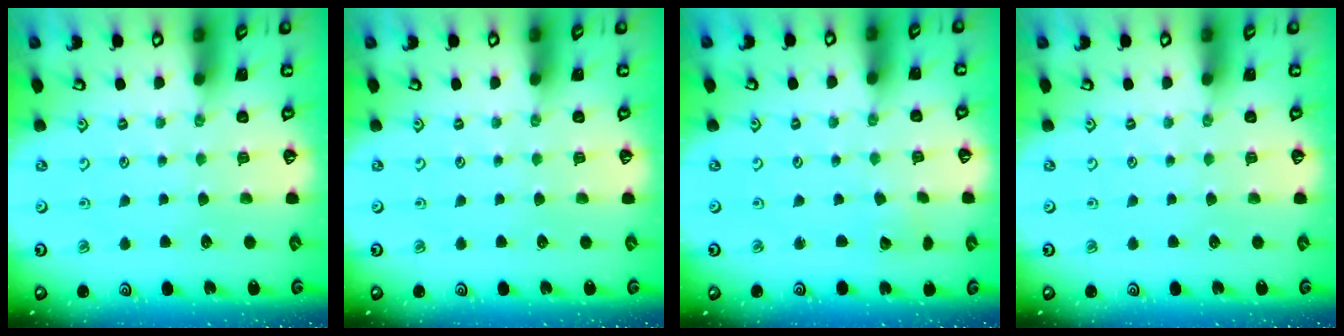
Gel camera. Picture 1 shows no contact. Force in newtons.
{"total": 0.0}
{"total": 1.8, "press": 1.8, "slide": 0.1}
{"total": 0.0}